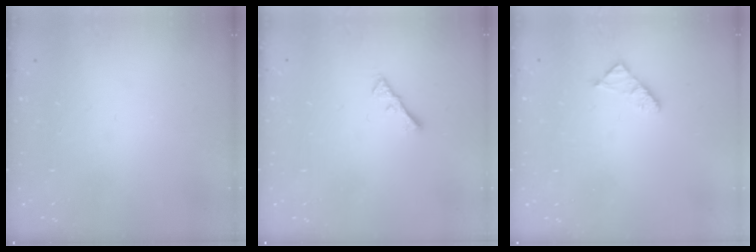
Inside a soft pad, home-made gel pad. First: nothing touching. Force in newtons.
{"total": 2.3, "press": 2.2, "slide": 0.4}
{"total": 2.3, "press": 2.3, "slide": 0.4}